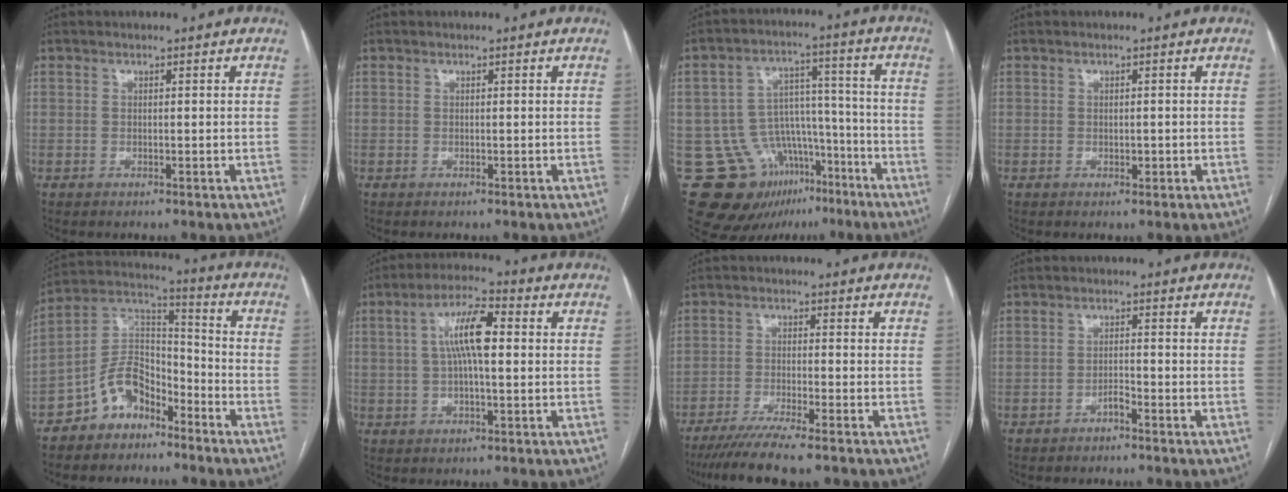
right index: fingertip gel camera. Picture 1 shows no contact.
{"total": 0.0}
{"total": 16.3, "force": [-9.7, 11.7, 6.1], "torque": [-0.092, 0.076, -0.130]}
{"total": 1.1, "force": [-0.3, 0.6, 0.9], "torque": [-0.012, -0.001, -0.001]}
{"total": 9.7, "force": [-6.4, 5.6, 4.6], "torque": [-0.099, 0.037, -0.124]}
{"total": 8.7, "force": [1.3, 2.0, 8.3], "torque": [-0.156, 0.024, 0.019]}
{"total": 8.0, "force": [-6.4, -0.3, 4.9], "torque": [-0.075, -0.022, -0.106]}
{"total": 1.6, "force": [-1.2, 0.3, 0.9], "torque": [-0.015, 0.003, -0.021]}